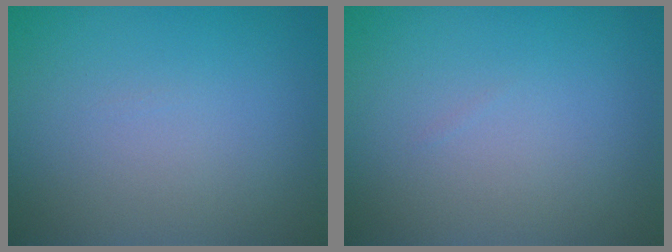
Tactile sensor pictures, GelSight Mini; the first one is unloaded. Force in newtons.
{"total": 0.0}